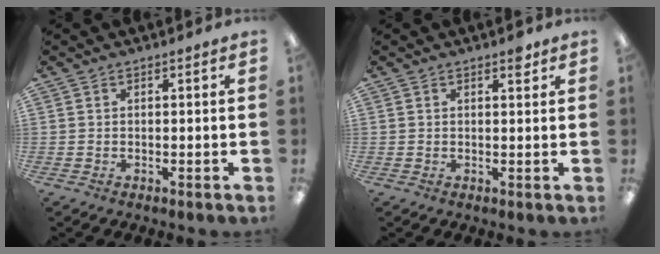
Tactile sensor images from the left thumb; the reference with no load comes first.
{"total": 2.5, "force": [1.7, 1.0, 1.6], "torque": [-0.009, -0.007, 0.024]}